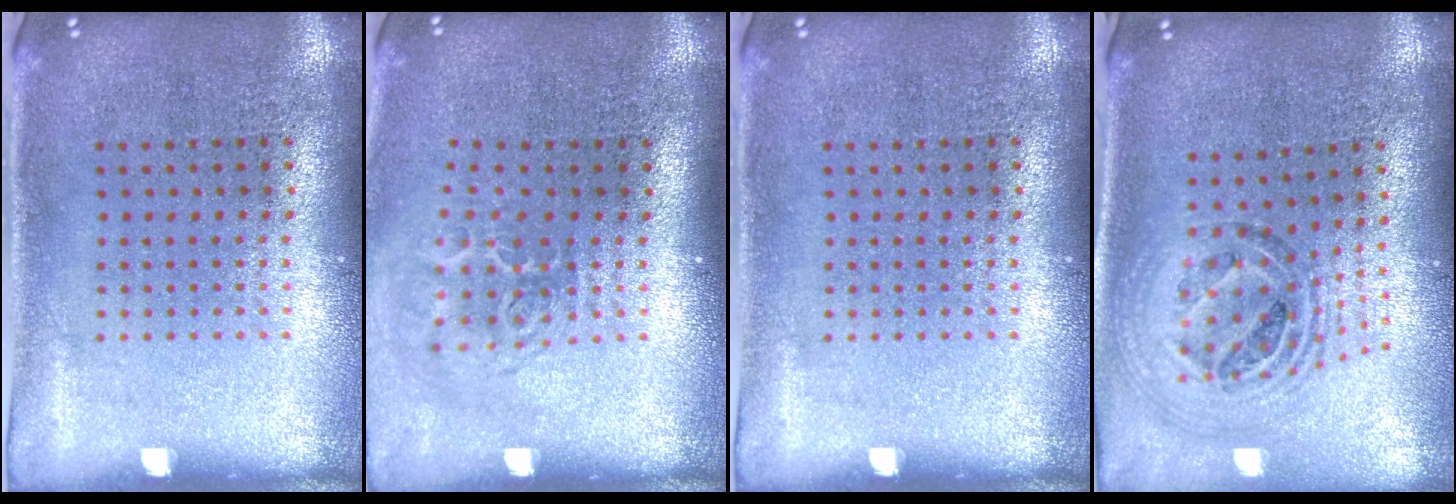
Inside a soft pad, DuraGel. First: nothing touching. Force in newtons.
{"total": 1.9, "press": 1.2, "slide": 1.4}
{"total": 0.0}
{"total": 1.5, "press": 1.3, "slide": 0.6}